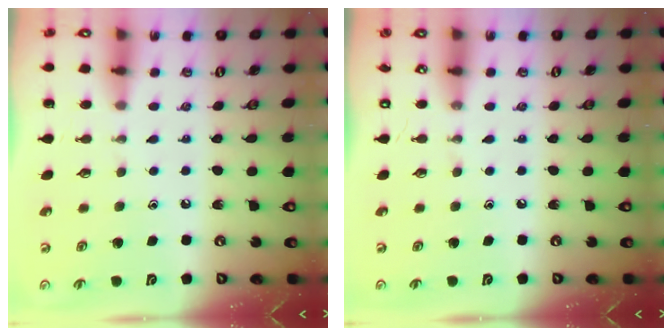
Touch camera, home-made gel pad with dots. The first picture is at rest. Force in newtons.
{"total": 0.0}